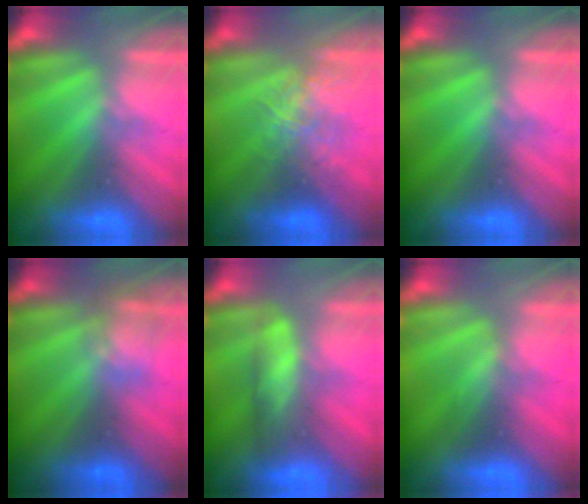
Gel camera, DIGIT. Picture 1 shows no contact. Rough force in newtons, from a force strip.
{"total": 2.6}
{"total": 0.0}
{"total": 2.3}
{"total": 8.6}
{"total": 2.7}